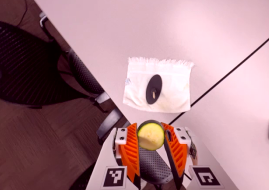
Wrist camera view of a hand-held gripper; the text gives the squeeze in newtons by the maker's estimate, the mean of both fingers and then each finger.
{"total": 8.9, "left": 9.0, "right": 8.9}